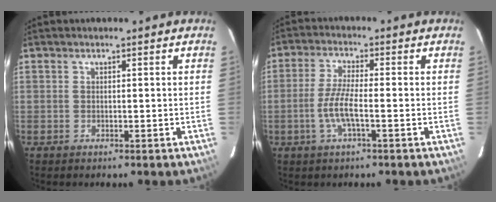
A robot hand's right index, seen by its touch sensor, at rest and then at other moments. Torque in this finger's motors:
{"motor_torque": [0.54, -0.43, 0.43, 0.14]}